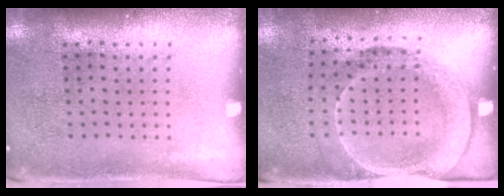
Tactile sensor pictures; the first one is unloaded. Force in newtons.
{"total": 1.7, "press": 1.3, "slide": 1.1}